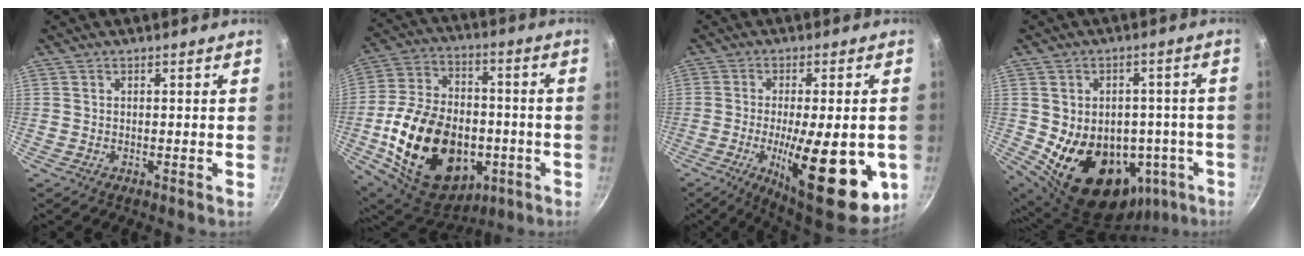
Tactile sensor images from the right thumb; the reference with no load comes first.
{"total": 28.4, "force": [-6.5, 19.0, 20.0], "torque": [-0.333, 0.034, -0.088]}
{"total": 21.5, "force": [-5.6, 7.1, 19.5], "torque": [-0.255, -0.004, -0.069]}
{"total": 21.6, "force": [-5.4, 16.0, 13.4], "torque": [-0.178, 0.019, -0.049]}